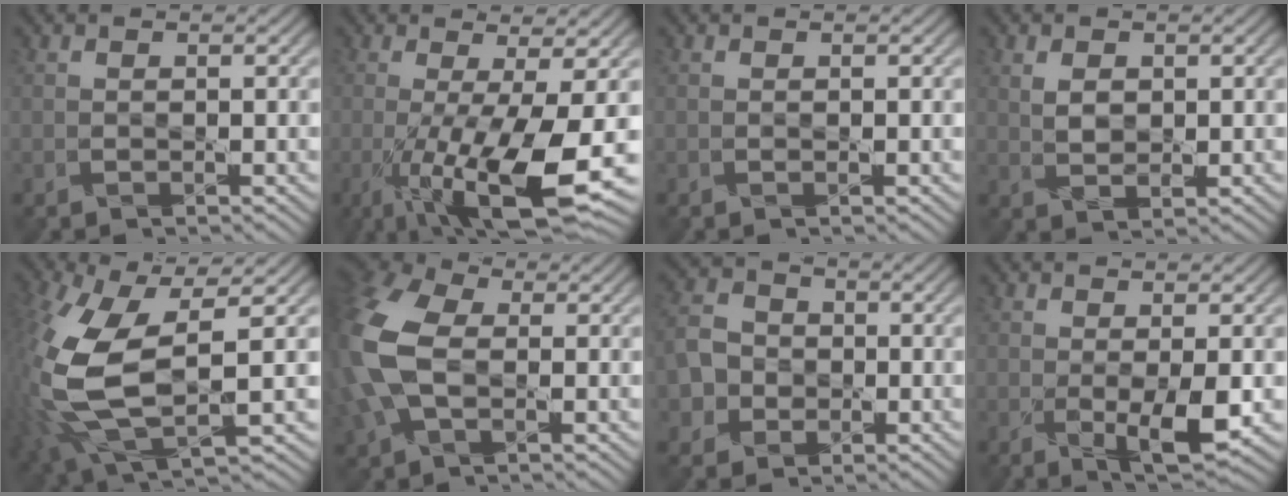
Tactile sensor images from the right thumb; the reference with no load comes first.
{"total": 12.2, "force": [-3.2, 3.0, 11.4], "torque": [-0.202, -0.018, -0.043]}
{"total": 0.0}
{"total": 2.7, "force": [1.0, 1.7, 1.9], "torque": [-0.044, -0.001, 0.020]}
{"total": 14.7, "force": [0.1, 7.7, 12.5], "torque": [-0.333, -0.045, 0.022]}
{"total": 14.4, "force": [-0.1, 9.2, 11.1], "torque": [-0.312, -0.016, -0.007]}
{"total": 5.0, "force": [-1.2, 4.5, 2.0], "torque": [-0.053, 0.001, -0.038]}
{"total": 4.2, "force": [-0.3, 1.3, 4.0], "torque": [-0.076, -0.011, -0.001]}